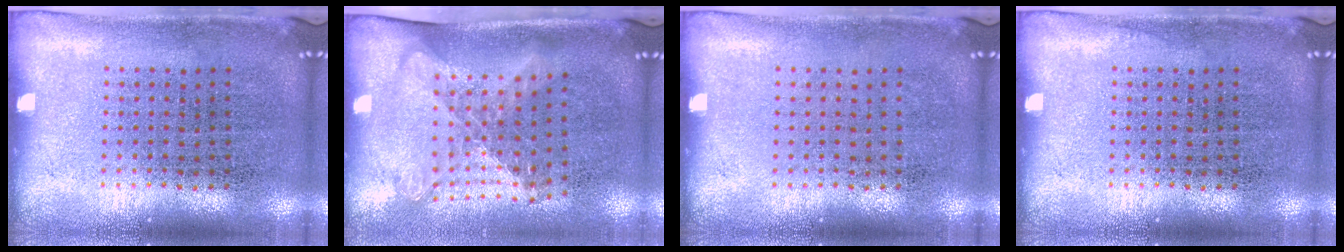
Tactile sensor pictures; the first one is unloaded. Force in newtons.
{"total": 1.7, "press": 1.4, "slide": 1.1}
{"total": 0.0}
{"total": 0.0}